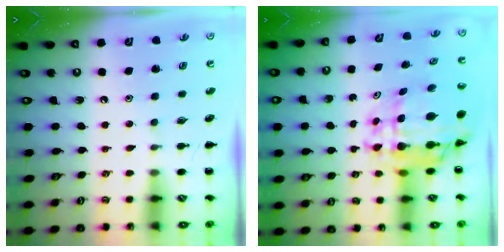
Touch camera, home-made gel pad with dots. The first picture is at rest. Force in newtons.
{"total": 12.9, "press": 12.1, "slide": 4.3}